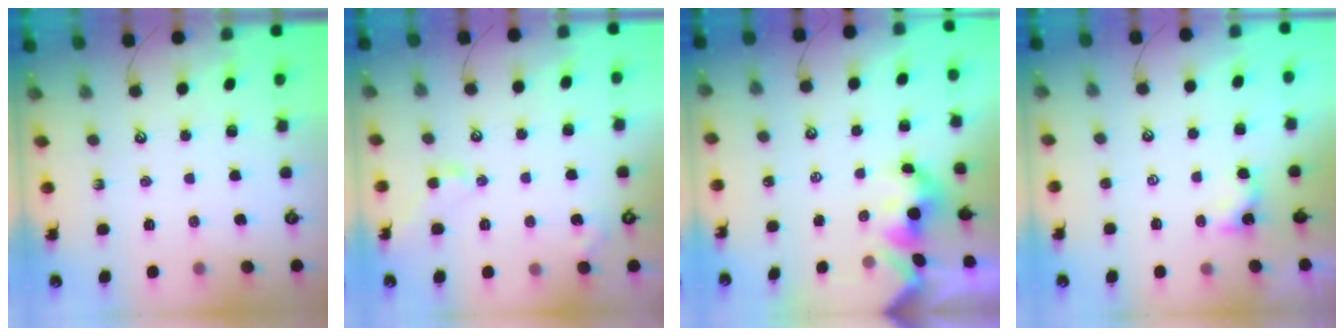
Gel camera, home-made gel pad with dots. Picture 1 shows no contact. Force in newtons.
{"total": 2.7, "press": 2.6, "slide": 0.7}
{"total": 2.3, "press": 2.3, "slide": 0.2}
{"total": 0.8, "press": 0.8, "slide": 0.1}